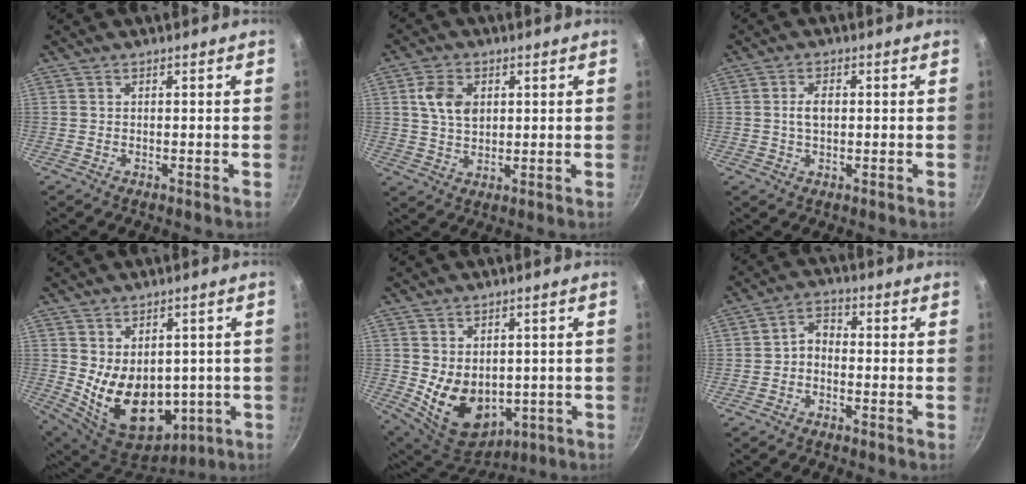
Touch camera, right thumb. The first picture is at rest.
{"total": 6.9, "force": [1.8, 4.8, 4.6], "torque": [-0.073, -0.004, 0.033]}
{"total": 3.6, "force": [0.3, 2.1, 2.9], "torque": [-0.042, 0.007, 0.002]}
{"total": 16.3, "force": [-0.6, 11.7, 11.3], "torque": [-0.156, -0.027, 0.028]}
{"total": 12.4, "force": [-0.4, 9.1, 8.3], "torque": [-0.113, -0.022, 0.024]}
{"total": 3.6, "force": [-1.2, 2.5, 2.3], "torque": [-0.033, 0.024, -0.030]}